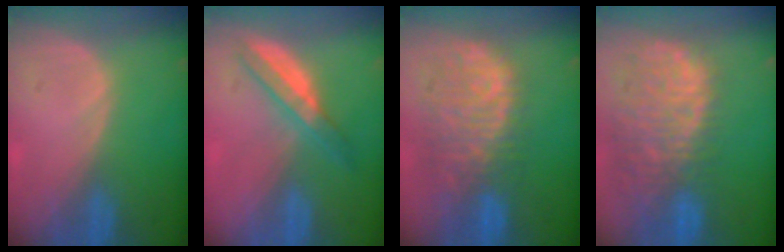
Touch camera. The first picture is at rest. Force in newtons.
{"total": 5.0, "press": 4.9, "slide": 1.3}
{"total": 11.1, "press": 9.6, "slide": 5.6}
{"total": 13.8, "press": 11.3, "slide": 7.9}